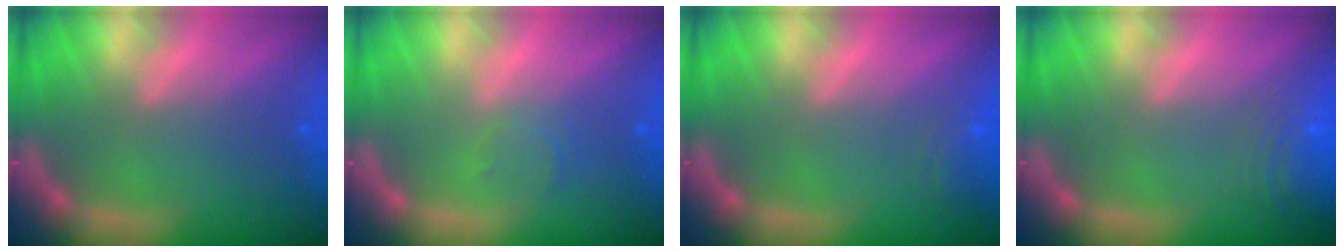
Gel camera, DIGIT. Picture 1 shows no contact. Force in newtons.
{"total": 1.5}
{"total": 2.5}
{"total": 7.5}